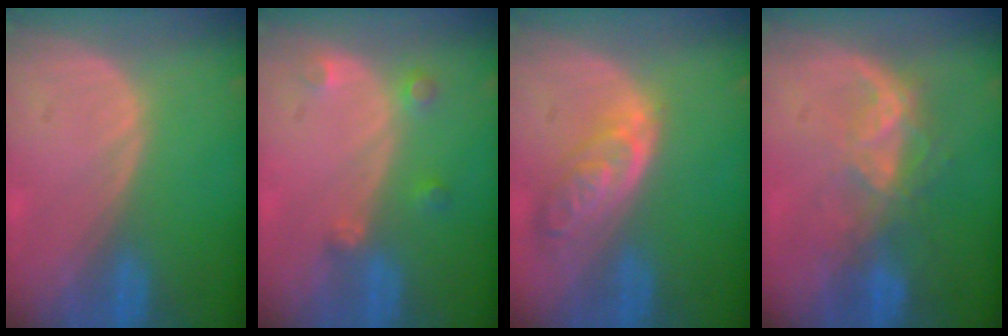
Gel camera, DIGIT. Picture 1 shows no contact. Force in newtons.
{"total": 2.6, "press": 2.5, "slide": 0.5}
{"total": 6.3, "press": 5.6, "slide": 2.8}
{"total": 6.5, "press": 5.9, "slide": 2.8}